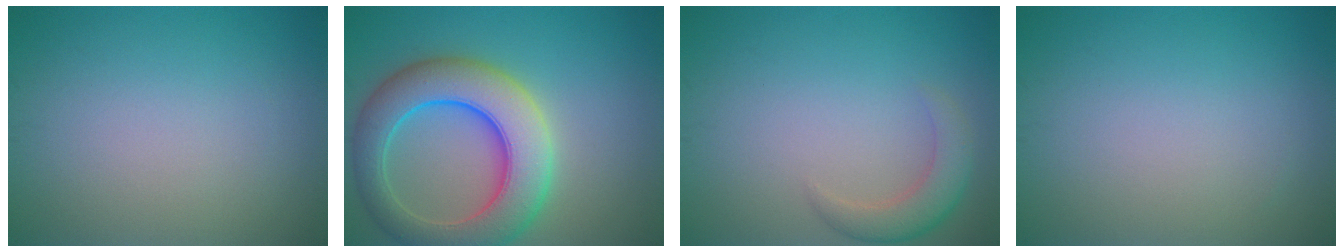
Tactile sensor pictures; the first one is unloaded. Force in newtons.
{"total": 9.3, "press": 9.3, "slide": 0.5}
{"total": 2.8, "press": 2.8, "slide": 0.2}
{"total": 0.0}